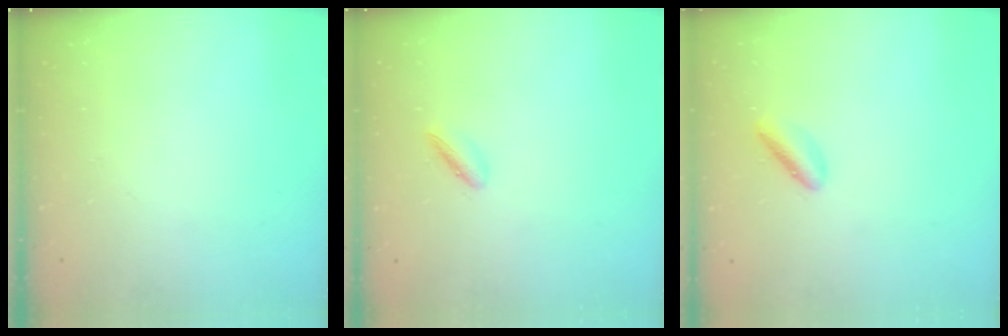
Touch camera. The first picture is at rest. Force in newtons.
{"total": 3.2, "press": 3.1, "slide": 0.8}
{"total": 3.2, "press": 3.1, "slide": 0.8}